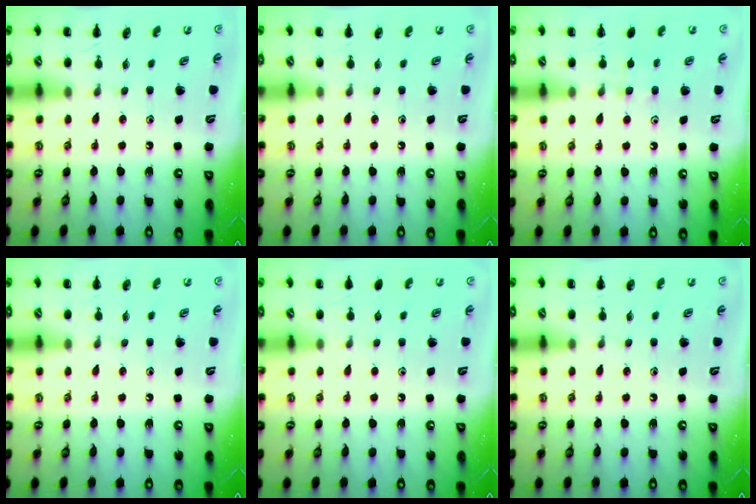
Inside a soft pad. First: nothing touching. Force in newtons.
{"total": 0.0}
{"total": 7.5, "press": 7.3, "slide": 2.0}
{"total": 0.0}
{"total": 0.0}
{"total": 0.0}